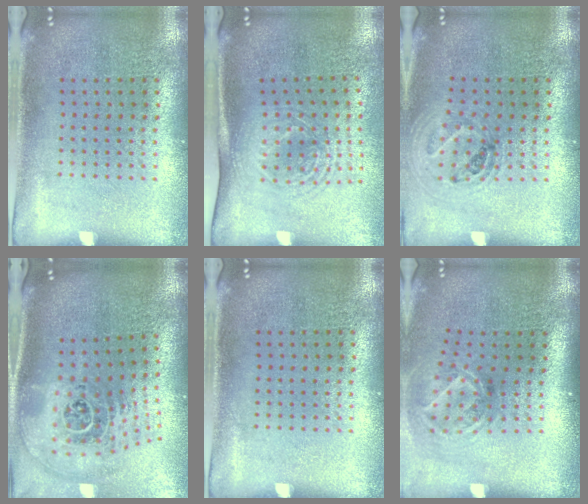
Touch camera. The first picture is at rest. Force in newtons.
{"total": 1.7, "press": 1.3, "slide": 1.1}
{"total": 1.0, "press": 1.0, "slide": 0.2}
{"total": 2.8, "press": 1.9, "slide": 2.1}
{"total": 0.0}
{"total": 1.9, "press": 1.3, "slide": 1.4}